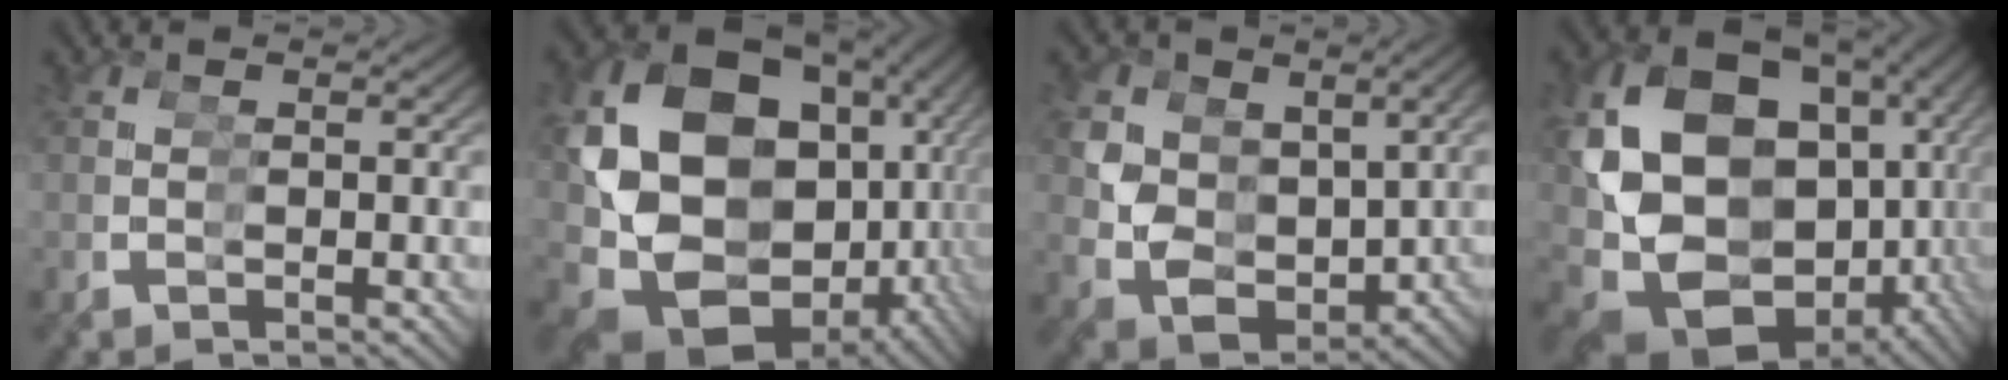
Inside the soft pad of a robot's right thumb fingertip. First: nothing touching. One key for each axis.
{"total": 23.1, "fx": 0.7, "fy": 17.2, "fz": 15.5, "tx": -0.297, "ty": -0.029, "tz": 0.029}
{"total": 10.0, "fx": 0.3, "fy": 8.2, "fz": 5.6, "tx": -0.137, "ty": -0.030, "tz": 0.018}
{"total": 20.9, "fx": 0.0, "fy": 15.7, "fz": 13.8, "tx": -0.263, "ty": -0.034, "tz": 0.020}